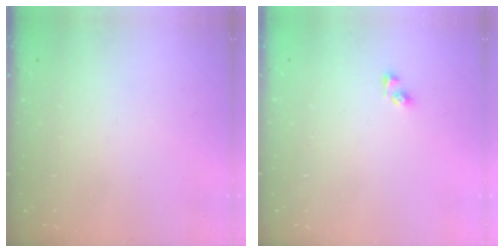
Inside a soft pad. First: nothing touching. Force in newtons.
{"total": 4.0, "press": 3.9, "slide": 0.5}